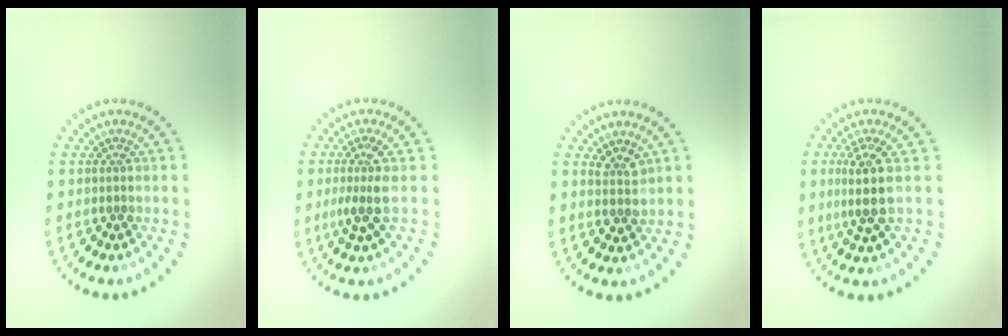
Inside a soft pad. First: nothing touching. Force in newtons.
{"total": 2.6, "press": 1.9, "slide": 1.8}
{"total": 1.4, "press": 1.2, "slide": 0.6}
{"total": 3.6, "press": 2.9, "slide": 2.1}